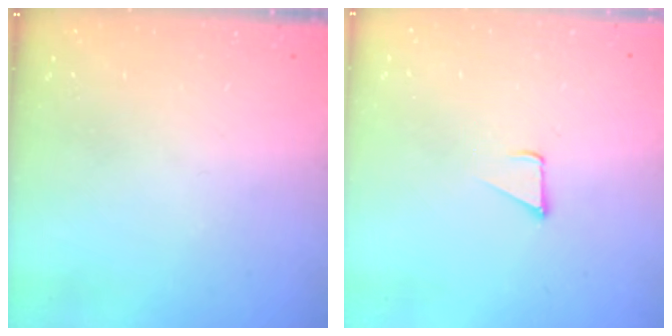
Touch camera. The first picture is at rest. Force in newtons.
{"total": 1.7, "press": 1.7, "slide": 0.1}